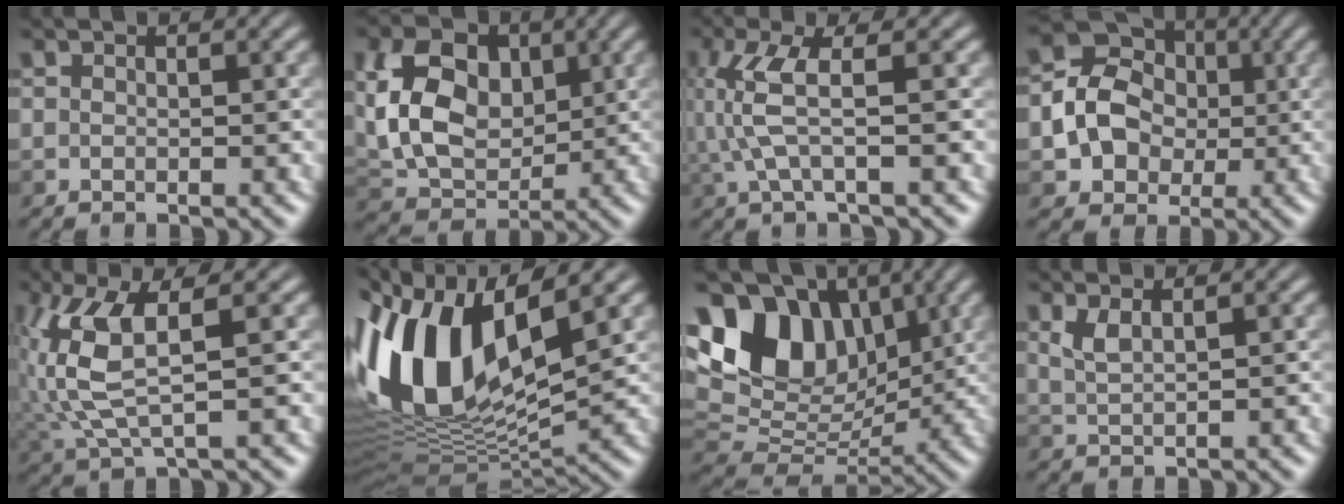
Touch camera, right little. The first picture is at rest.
{"total": 9.3, "force": [1.0, 6.6, 6.5], "torque": [-0.146, 0.004, 0.011]}
{"total": 4.5, "force": [-0.4, 1.1, 4.3], "torque": [-0.113, 0.005, -0.009]}
{"total": 7.4, "force": [-0.6, 6.2, 3.8], "torque": [-0.071, 0.011, -0.023]}
{"total": 7.6, "force": [0.4, 3.1, 6.9], "torque": [-0.160, 0.005, 0.003]}
{"total": 12.9, "force": [1.9, 6.7, 10.9], "torque": [-0.234, 0.011, 0.027]}
{"total": 12.0, "force": [4.8, 8.1, 7.5], "torque": [-0.144, 0.035, 0.081]}
{"total": 1.8, "force": [0.3, 0.5, 1.7], "torque": [-0.043, 0.000, 0.010]}